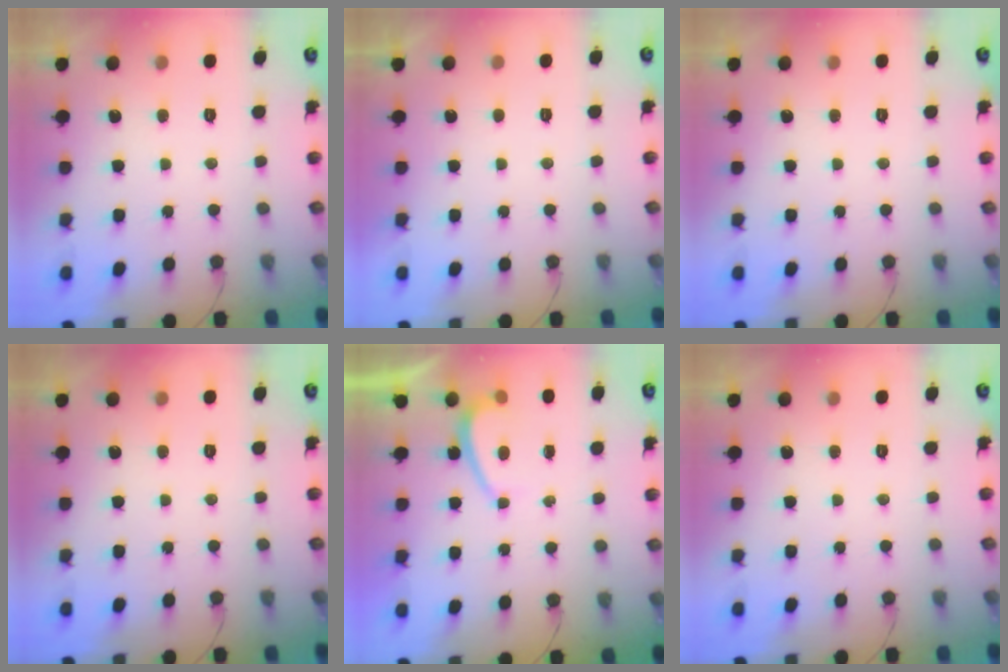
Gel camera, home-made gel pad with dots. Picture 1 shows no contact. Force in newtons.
{"total": 2.1, "press": 2.1, "slide": 0.4}
{"total": 0.0}
{"total": 0.0}
{"total": 0.6, "press": 0.3, "slide": 0.5}
{"total": 0.0}